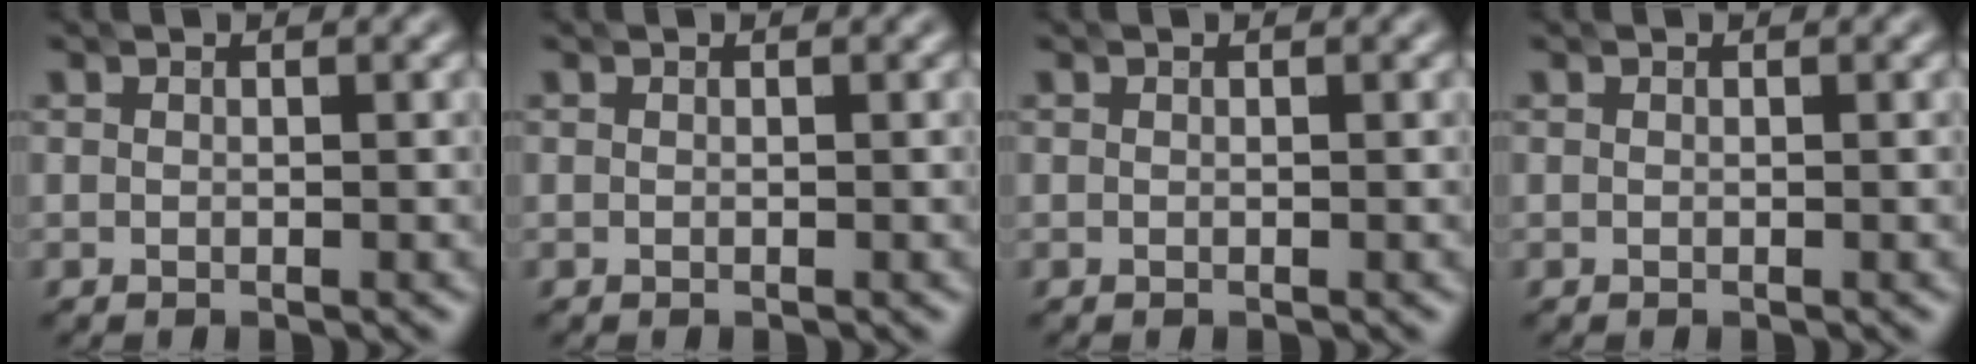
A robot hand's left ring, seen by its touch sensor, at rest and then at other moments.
{"total": 0.0}
{"total": 0.0}
{"total": 0.0}